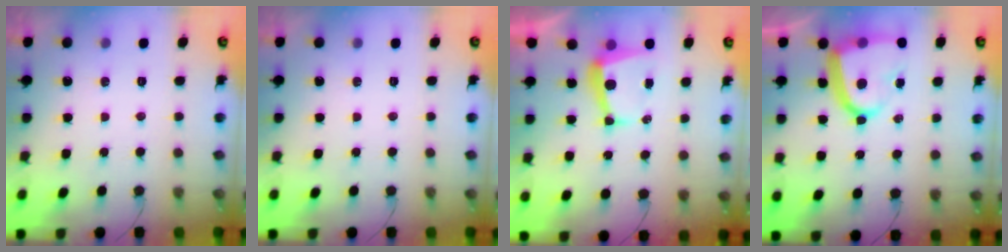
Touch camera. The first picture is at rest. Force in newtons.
{"total": 0.0}
{"total": 6.2, "press": 6.2, "slide": 0.3}
{"total": 14.9, "press": 14.8, "slide": 1.6}